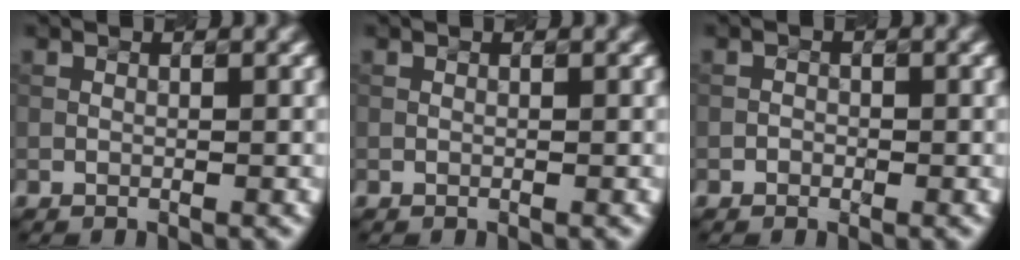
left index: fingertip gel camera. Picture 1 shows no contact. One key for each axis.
{"total": 0.0}
{"total": 0.6, "fx": -0.3, "fy": 0.5, "fz": 0.1, "tx": 0.003, "ty": 0.001, "tz": -0.006}